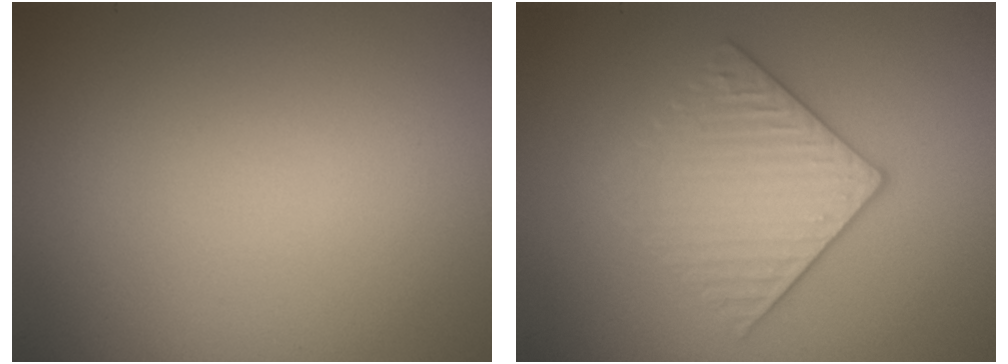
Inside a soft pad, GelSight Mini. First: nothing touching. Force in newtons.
{"total": 3.8, "press": 3.2, "slide": 2.1}